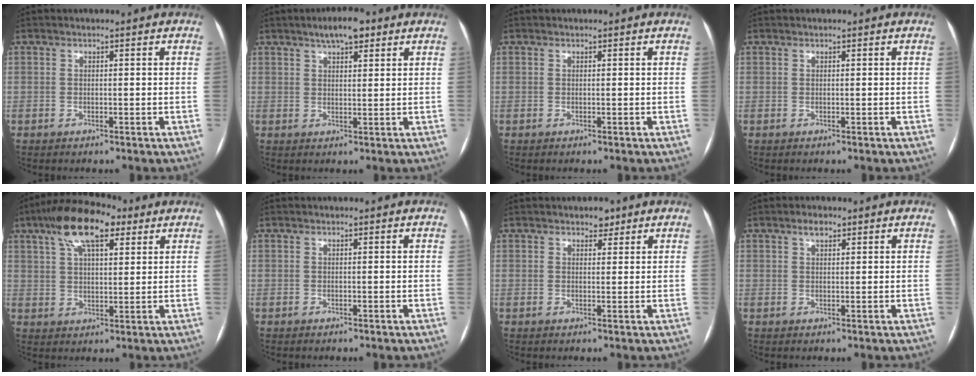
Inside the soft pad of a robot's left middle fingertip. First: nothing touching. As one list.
[{"total": 5.2, "force": [3.5, 1.7, 3.5], "torque": [-0.058, 0.009, 0.052]}, {"total": 0.0}, {"total": 0.0}, {"total": 12.4, "force": [7.1, 4.4, 9.2], "torque": [-0.170, 0.035, 0.123]}, {"total": 0.0}, {"total": 2.0, "force": [1.5, 1.1, 0.8], "torque": [-0.009, 0.001, 0.018]}, {"total": 1.7, "force": [1.2, 0.8, 1.0], "torque": [-0.019, 0.005, 0.020]}]